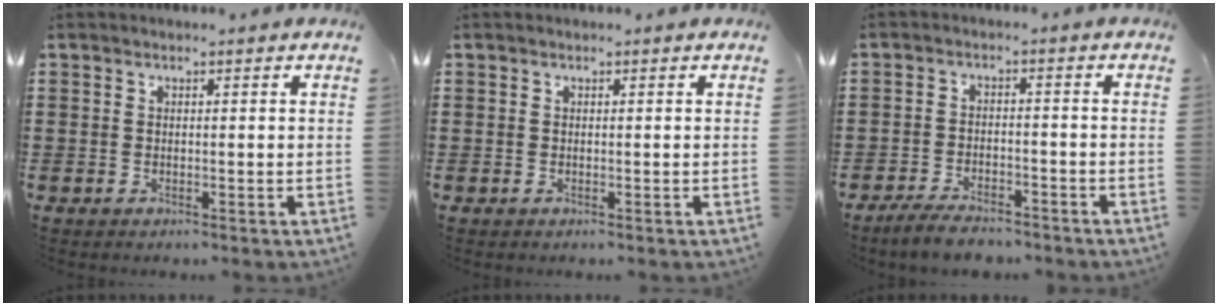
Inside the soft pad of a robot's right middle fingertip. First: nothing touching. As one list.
[{"total": 0.0}, {"total": 4.1, "force": [-3.8, 0.8, 1.4], "torque": [-0.031, 0.005, -0.077]}]